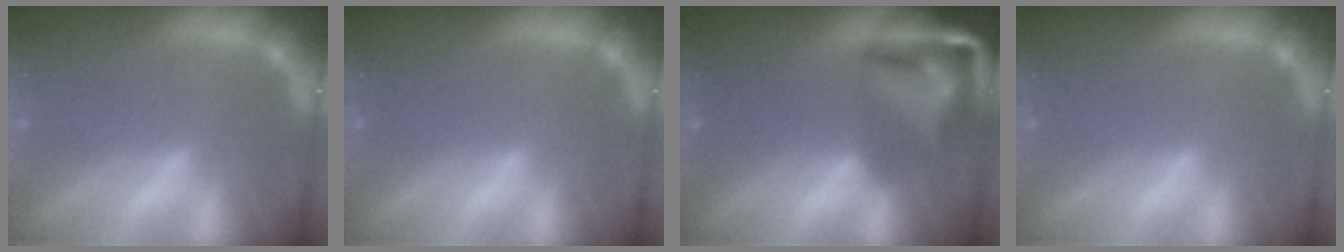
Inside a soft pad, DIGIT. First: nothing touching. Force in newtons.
{"total": 0.0}
{"total": 9.5}
{"total": 0.0}